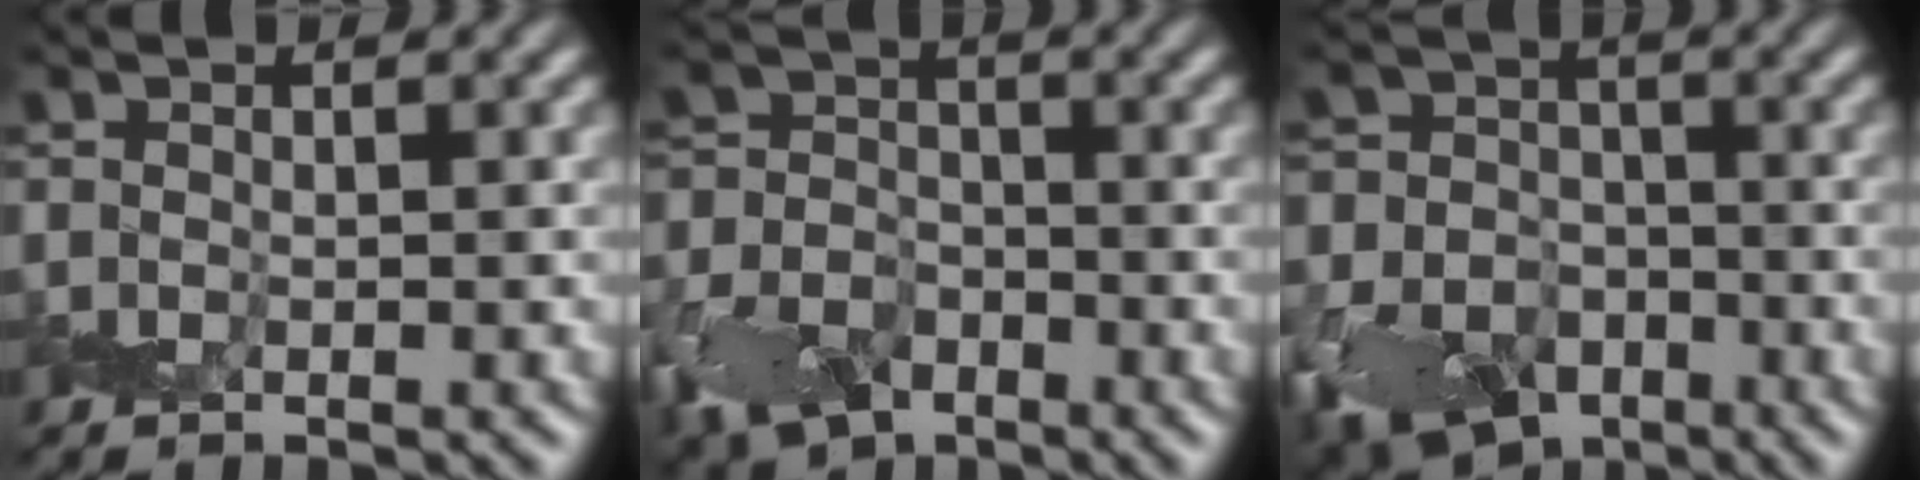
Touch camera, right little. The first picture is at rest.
{"total": 7.2, "force": [-4.5, 4.8, 3.2], "torque": [-0.062, -0.014, -0.091]}
{"total": 12.4, "force": [-7.7, 8.8, 4.3], "torque": [-0.079, -0.046, -0.133]}